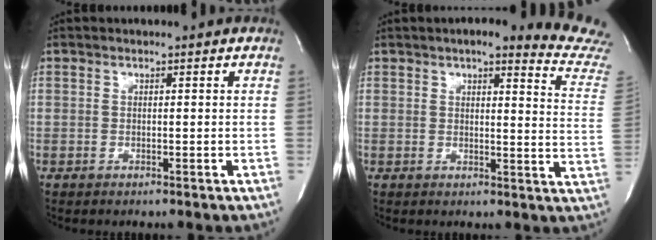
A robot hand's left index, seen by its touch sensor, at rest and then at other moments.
{"total": 13.5, "force": [12.6, 0.7, 4.8], "torque": [-0.038, -0.067, 0.116]}